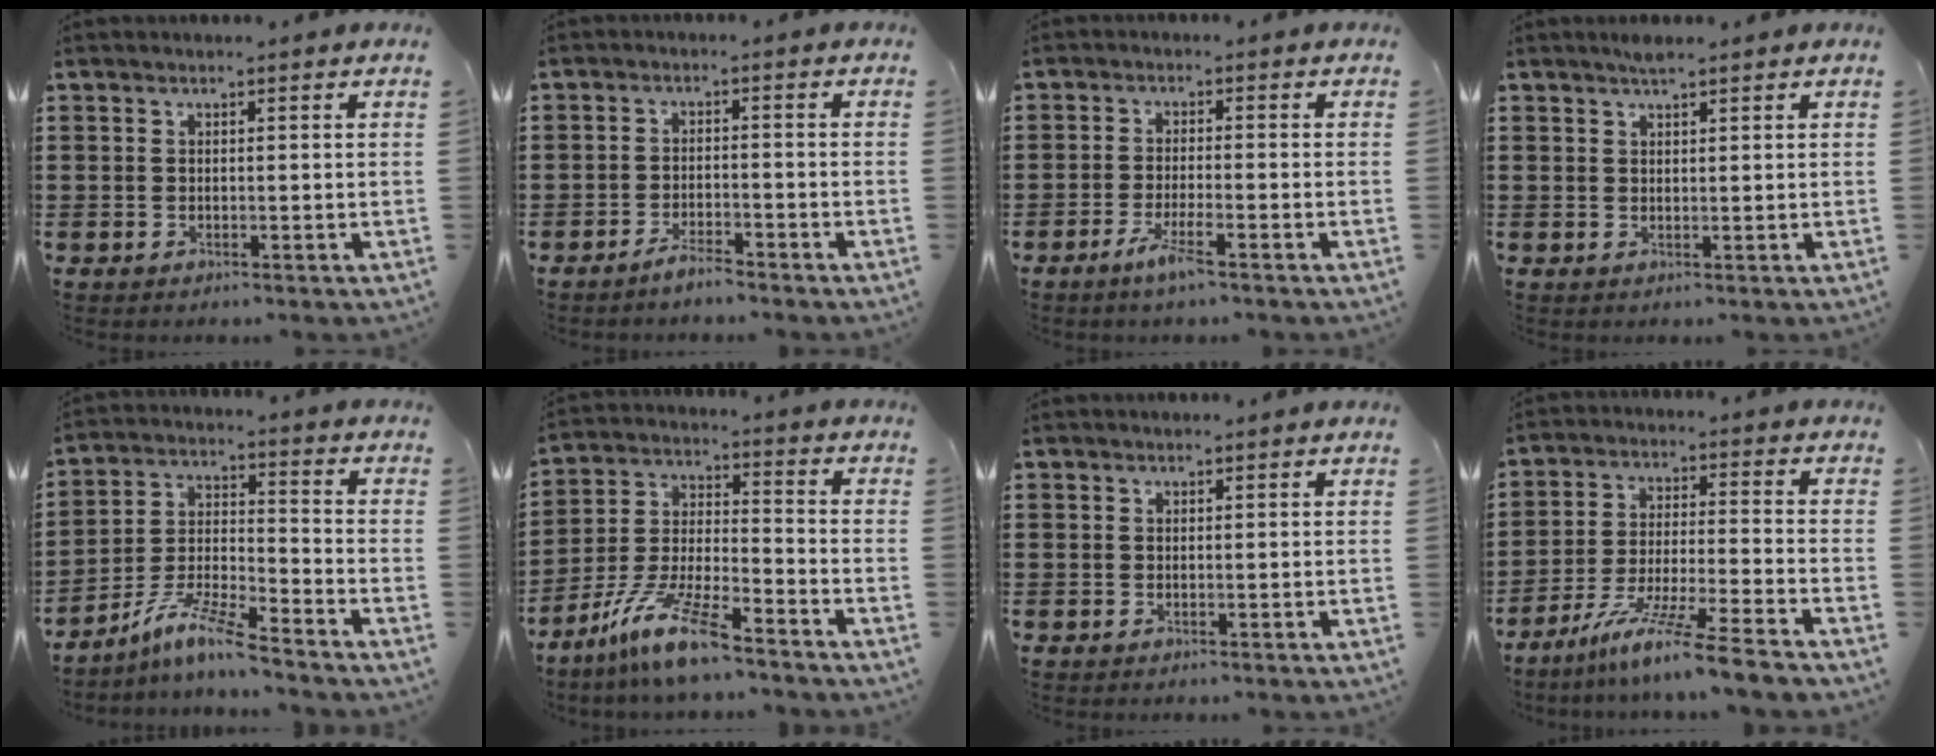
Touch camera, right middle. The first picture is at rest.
{"total": 2.6, "force": [-2.5, 0.3, 0.9], "torque": [-0.017, 0.005, -0.048]}
{"total": 3.6, "force": [-2.3, 0.1, 2.8], "torque": [-0.060, -0.006, -0.044]}
{"total": 1.4, "force": [1.2, 0.3, 0.7], "torque": [-0.016, 0.000, 0.020]}
{"total": 8.8, "force": [-7.1, 0.0, 5.2], "torque": [-0.116, -0.012, -0.142]}
{"total": 10.7, "force": [-8.5, 1.0, 6.5], "torque": [-0.141, 0.002, -0.169]}
{"total": 0.0}
{"total": 9.8, "force": [-8.2, -0.9, 5.3], "torque": [-0.104, -0.010, -0.163]}